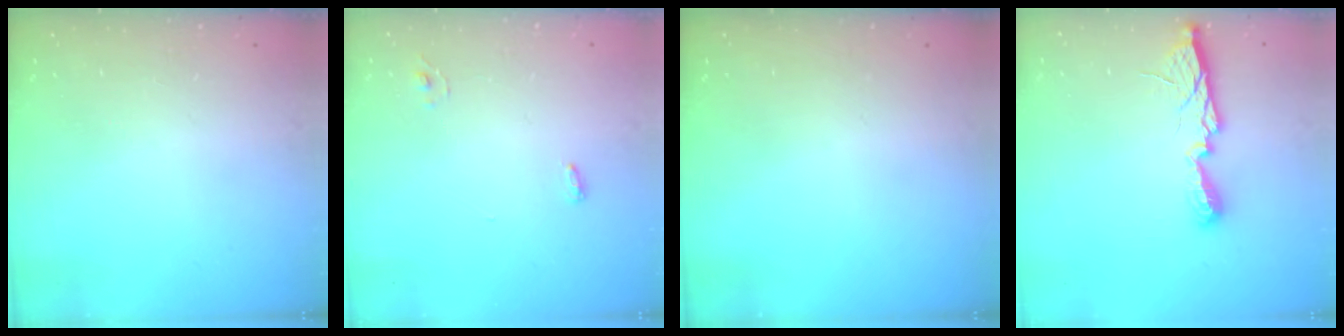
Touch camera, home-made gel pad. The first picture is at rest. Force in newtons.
{"total": 4.1, "press": 3.5, "slide": 2.2}
{"total": 0.0}
{"total": 9.7, "press": 9.7, "slide": 0.9}